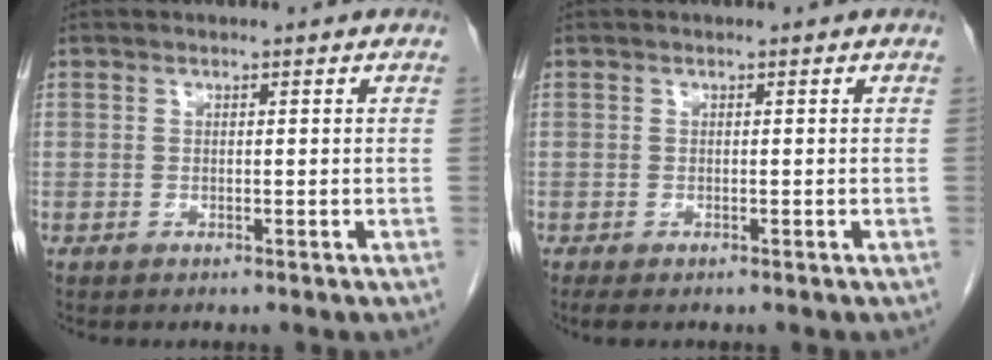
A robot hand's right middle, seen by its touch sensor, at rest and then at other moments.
{"total": 1.6, "force": [-1.2, 0.6, 0.9], "torque": [-0.014, -0.004, -0.013]}